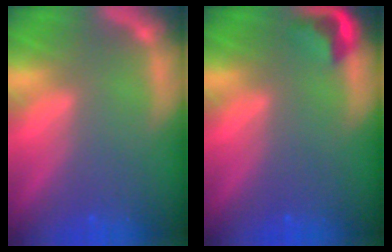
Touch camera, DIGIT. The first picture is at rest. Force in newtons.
{"total": 2.4}